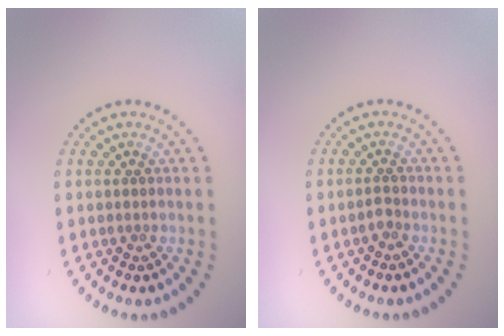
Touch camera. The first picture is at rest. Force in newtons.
{"total": 0.9, "press": 0.7, "slide": 0.6}